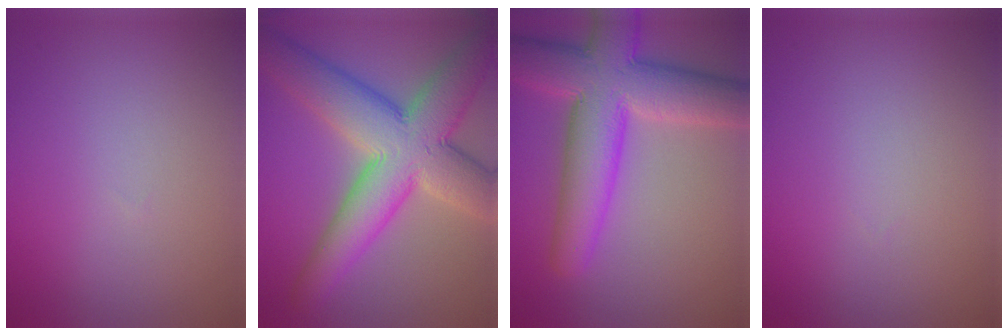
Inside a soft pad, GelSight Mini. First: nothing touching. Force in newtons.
{"total": 11.5, "press": 11.5, "slide": 0.5}
{"total": 10.3, "press": 10.3, "slide": 0.5}
{"total": 0.0}